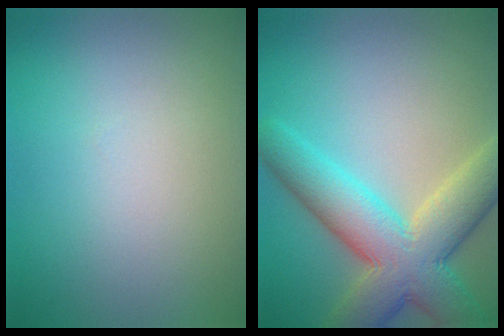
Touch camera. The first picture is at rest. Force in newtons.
{"total": 8.7, "press": 8.7, "slide": 0.5}